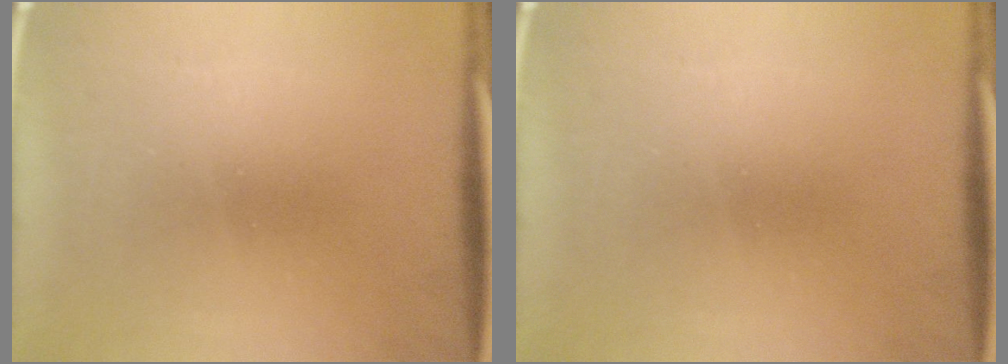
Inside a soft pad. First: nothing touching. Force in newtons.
{"total": 0.0}